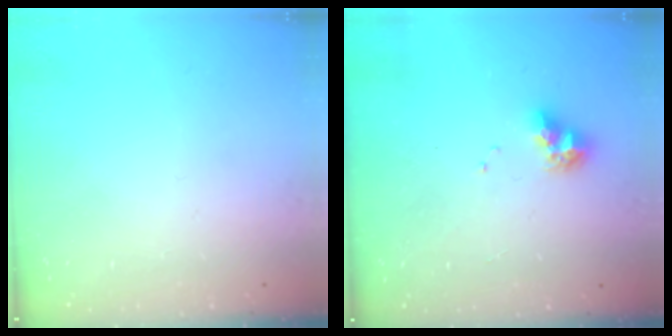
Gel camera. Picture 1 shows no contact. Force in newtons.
{"total": 8.3, "press": 8.3, "slide": 1.1}